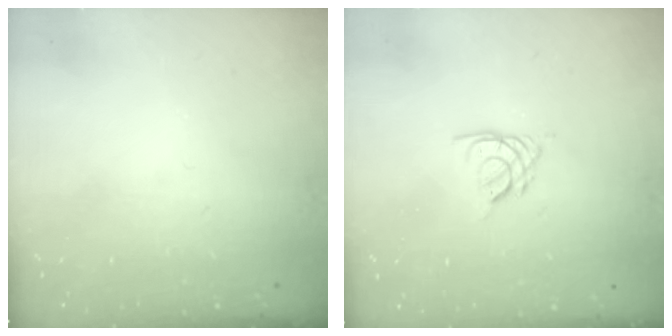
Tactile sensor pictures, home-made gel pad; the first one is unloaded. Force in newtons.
{"total": 2.6, "press": 2.6, "slide": 0.6}